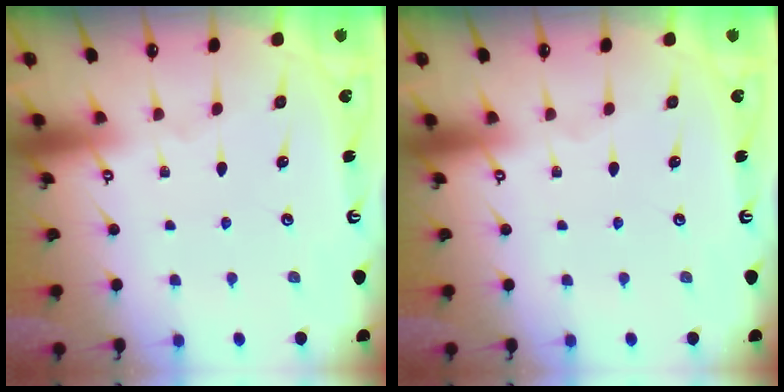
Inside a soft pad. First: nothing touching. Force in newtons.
{"total": 0.0}